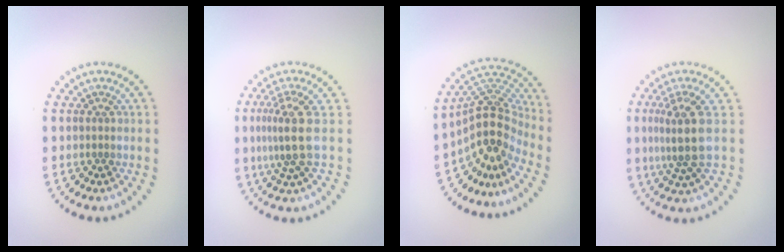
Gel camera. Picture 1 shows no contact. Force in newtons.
{"total": 3.5, "press": 2.6, "slide": 2.4}
{"total": 5.1, "press": 3.6, "slide": 3.6}
{"total": 4.1, "press": 3.2, "slide": 2.5}